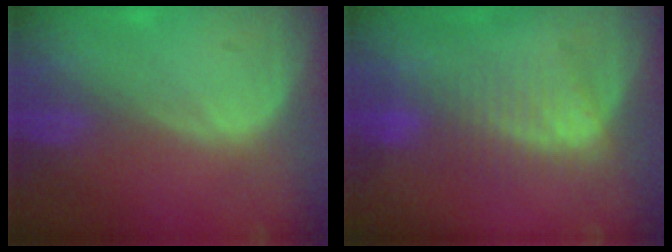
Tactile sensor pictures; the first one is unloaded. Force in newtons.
{"total": 6.6, "press": 6.5, "slide": 0.9}